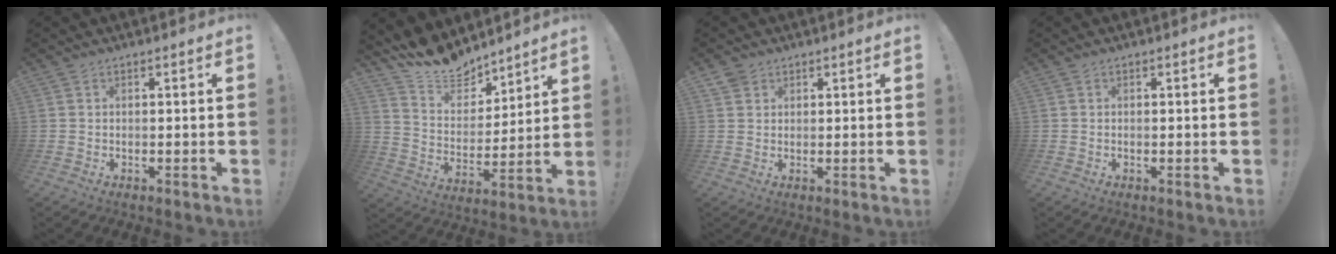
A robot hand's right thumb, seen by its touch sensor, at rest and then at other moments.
{"total": 12.0, "force": [11.0, 4.3, 2.4], "torque": [-0.064, -0.097, 0.205]}
{"total": 2.5, "force": [1.8, 1.7, 0.4], "torque": [-0.002, -0.007, 0.031]}
{"total": 0.0}